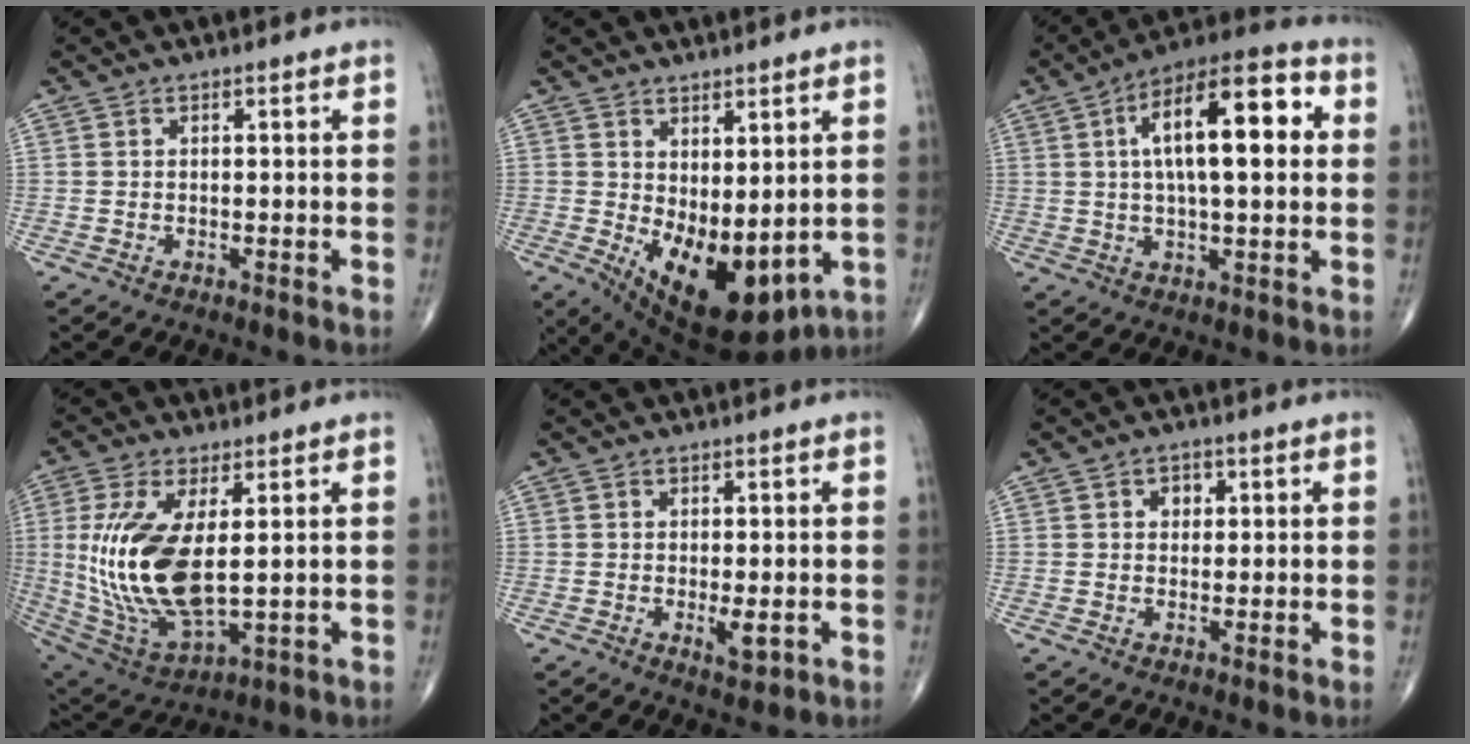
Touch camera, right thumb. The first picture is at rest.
{"total": 14.3, "force": [-1.3, 7.2, 12.3], "torque": [-0.177, -0.027, 0.009]}
{"total": 18.0, "force": [3.6, 6.7, 16.3], "torque": [-0.241, 0.022, 0.047]}
{"total": 18.2, "force": [1.5, 7.9, 16.4], "torque": [-0.344, -0.022, 0.046]}
{"total": 3.0, "force": [-0.7, 1.1, 2.6], "torque": [-0.039, -0.007, -0.007]}
{"total": 2.4, "force": [0.7, 2.0, 1.2], "torque": [-0.003, 0.001, 0.006]}